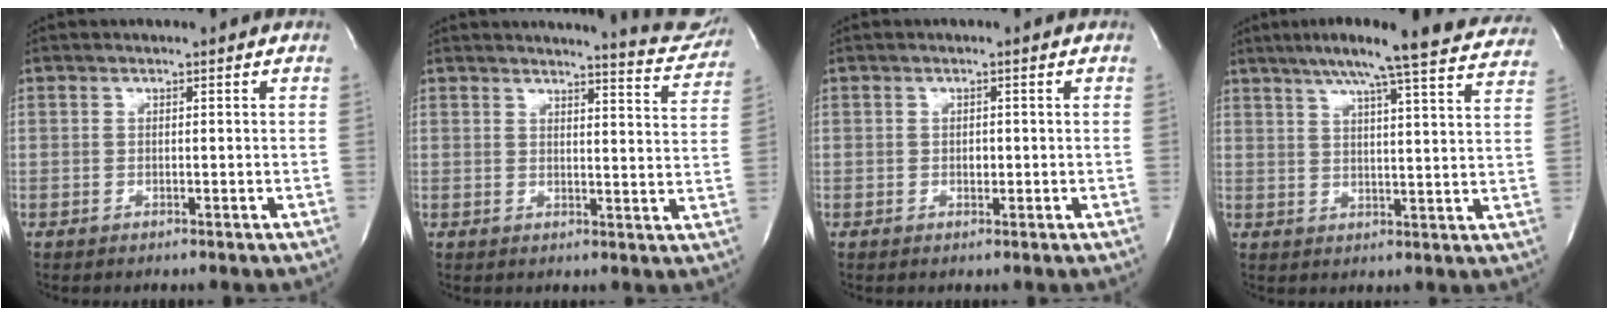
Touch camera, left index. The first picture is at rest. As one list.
[{"total": 9.9, "force": [9.7, 0.5, 2.0], "torque": [-0.019, -0.053, 0.094]}, {"total": 0.9, "force": [-0.2, 0.6, 0.7], "torque": [-0.011, -0.001, -0.002]}, {"total": 23.0, "force": [20.2, 0.9, 11.0], "torque": [-0.168, -0.019, 0.243]}]